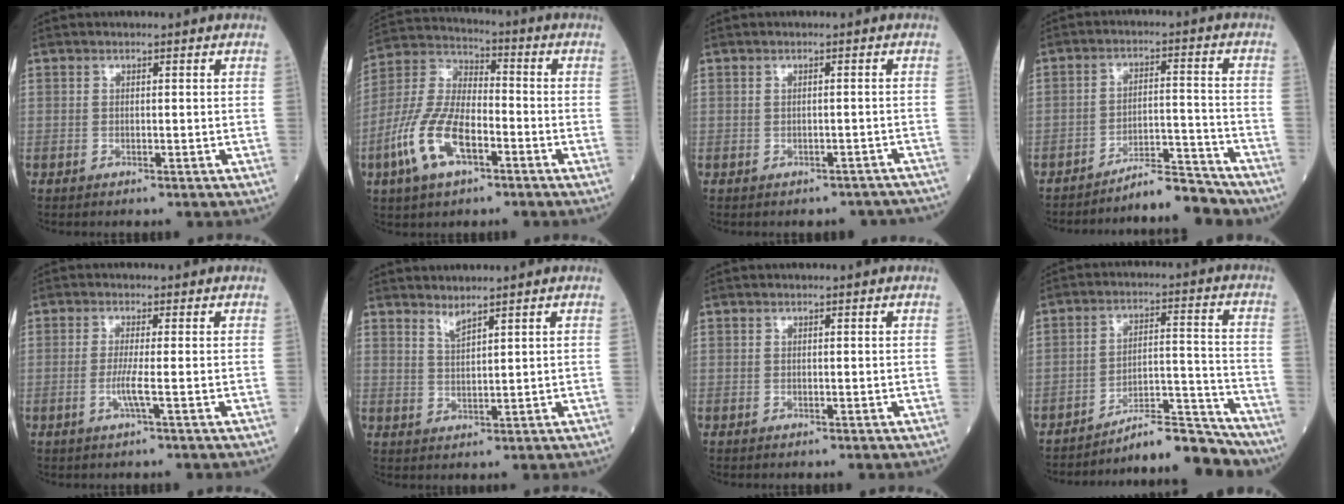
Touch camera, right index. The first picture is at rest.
{"total": 12.6, "force": [-5.2, 5.3, 10.2], "torque": [-0.234, 0.005, -0.103]}
{"total": 5.3, "force": [-4.7, 2.2, 1.0], "torque": [-0.007, 0.012, -0.042]}
{"total": 7.5, "force": [-7.3, 0.8, 1.4], "torque": [-0.013, 0.024, -0.119]}
{"total": 2.6, "force": [-0.7, -0.6, 2.5], "torque": [-0.055, -0.005, -0.017]}
{"total": 2.1, "force": [2.0, -0.2, 0.8], "torque": [-0.017, -0.012, 0.041]}
{"total": 0.0}
{"total": 11.2, "force": [-11.0, 0.6, 2.1], "torque": [-0.017, 0.041, -0.176]}